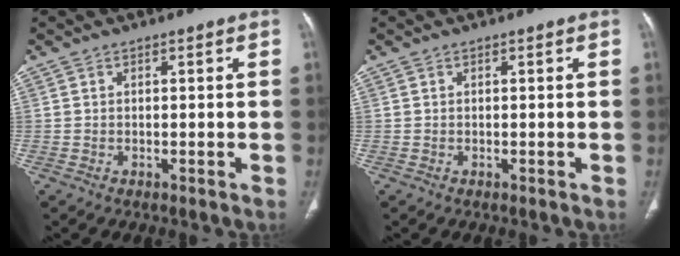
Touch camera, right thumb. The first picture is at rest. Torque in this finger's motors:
{"motor_torque": [0.00, 0.00, 0.17, 0.16, 0.00]}